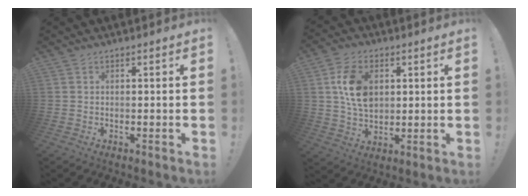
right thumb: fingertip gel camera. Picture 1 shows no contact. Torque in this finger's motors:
{"motor_torque": [1.22, 1.19, 1.25, -1.17, 0.08]}